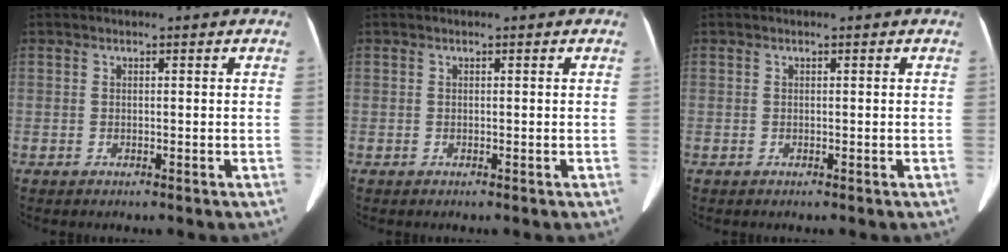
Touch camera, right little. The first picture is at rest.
{"total": 0.0}
{"total": 0.0}